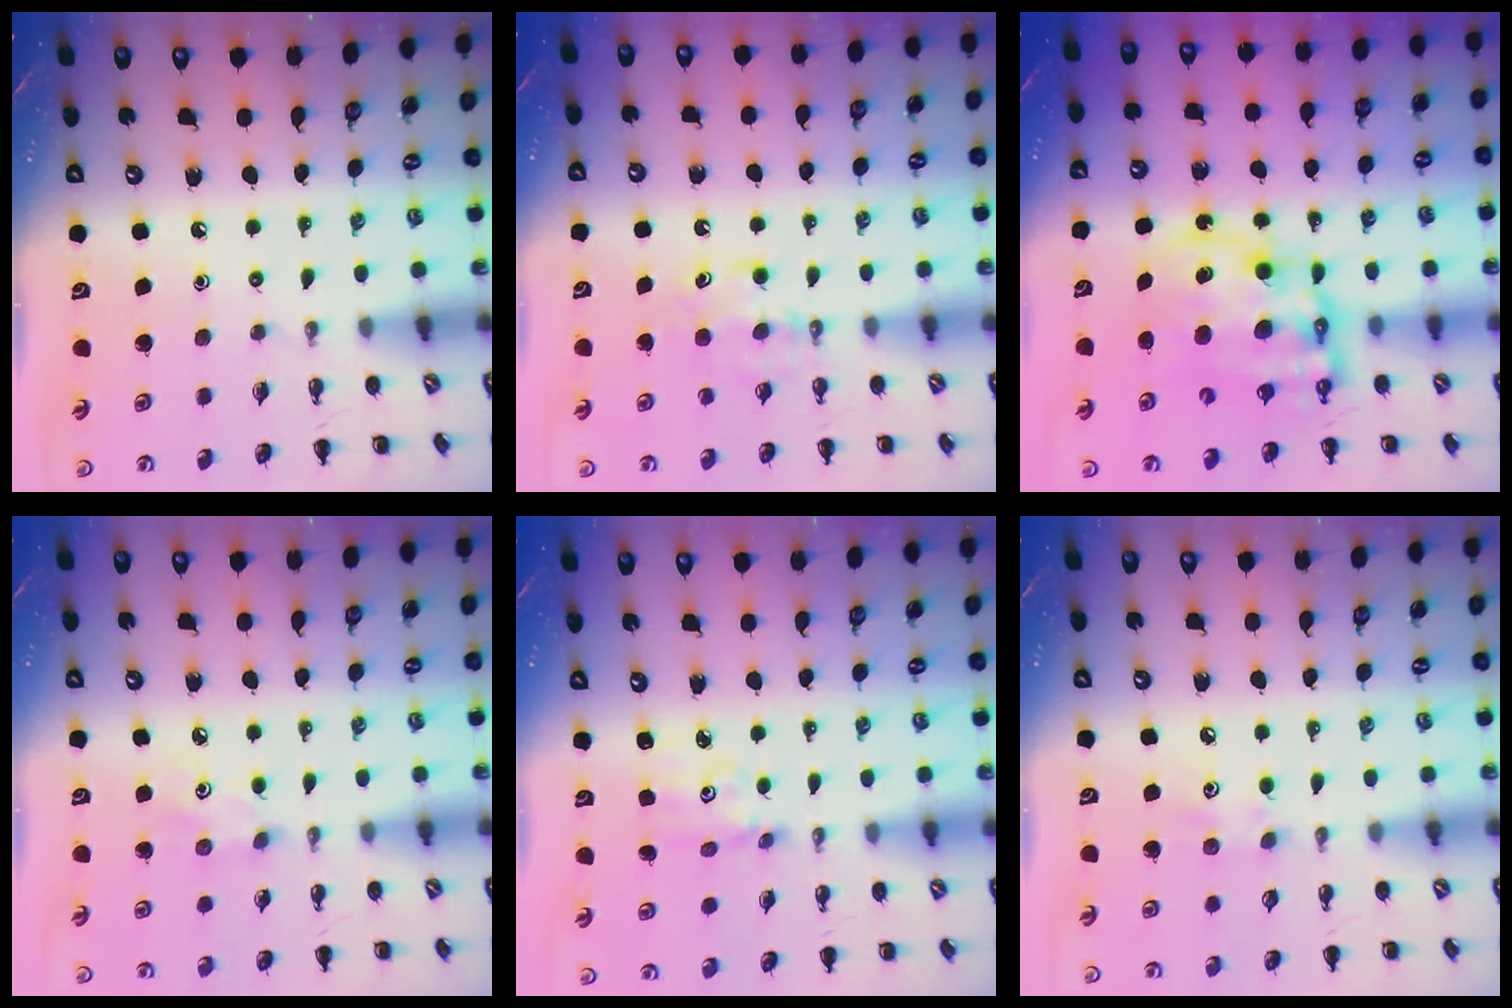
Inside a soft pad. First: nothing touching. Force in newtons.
{"total": 5.7, "press": 5.6, "slide": 1.5}
{"total": 13.2, "press": 12.8, "slide": 3.1}
{"total": 2.6, "press": 2.5, "slide": 0.8}
{"total": 2.5, "press": 2.4, "slide": 0.4}
{"total": 4.6, "press": 4.5, "slide": 1.2}